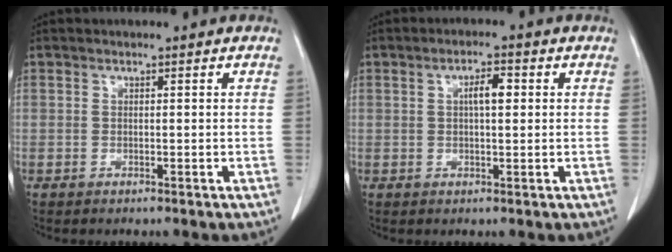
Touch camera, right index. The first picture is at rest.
{"total": 3.4, "force": [0.7, 1.0, 3.2], "torque": [-0.055, 0.006, 0.010]}